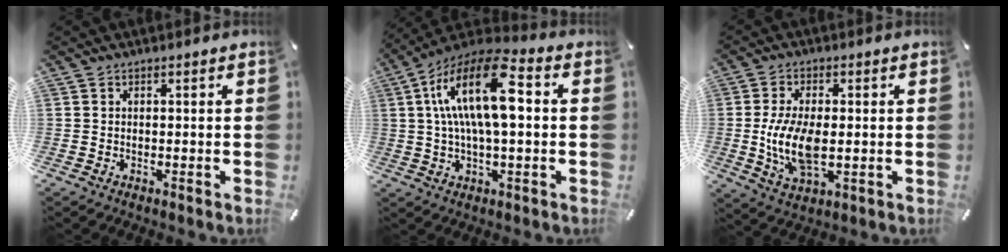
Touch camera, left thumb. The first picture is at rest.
{"total": 17.8, "force": [3.3, 7.8, 15.7], "torque": [-0.298, -0.003, 0.053]}
{"total": 10.4, "force": [-0.2, 5.3, 8.9], "torque": [-0.203, -0.008, -0.007]}